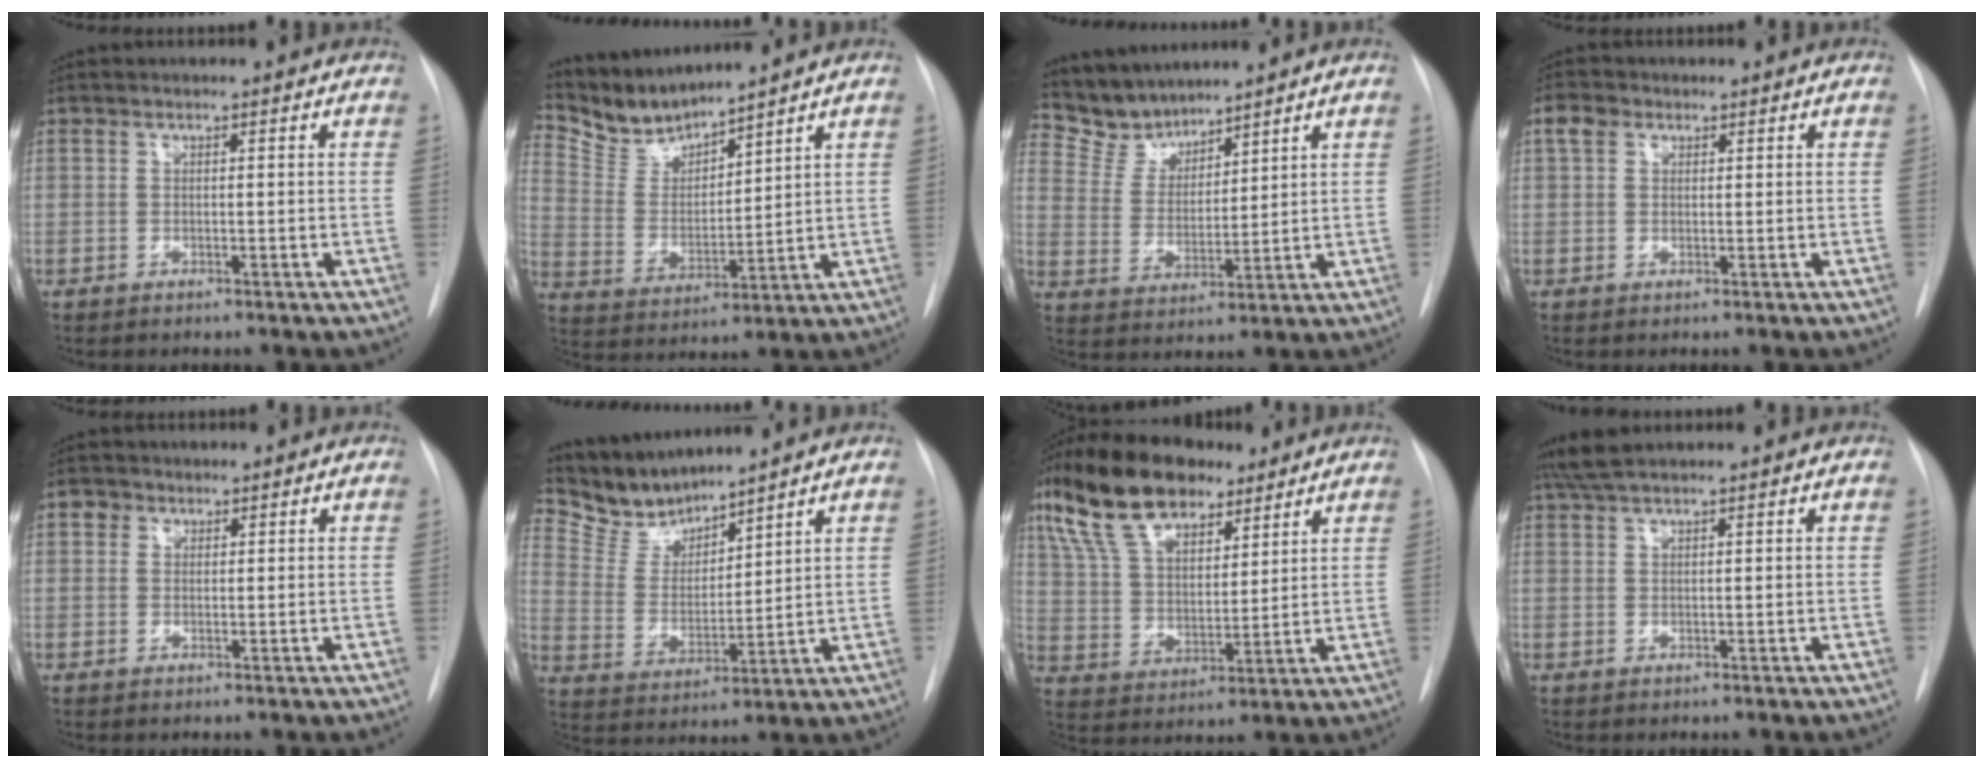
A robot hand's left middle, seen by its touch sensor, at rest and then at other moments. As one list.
[{"total": 8.5, "force": [8.4, 0.6, 1.1], "torque": [-0.041, 0.002, 0.184]}, {"total": 7.2, "force": [6.9, 2.1, 0.4], "torque": [-0.014, 0.007, 0.148]}, {"total": 2.9, "force": [1.3, 2.2, 1.4], "torque": [-0.032, 0.016, 0.026]}, {"total": 2.1, "force": [0.9, 1.8, 0.6], "torque": [-0.007, 0.009, 0.010]}, {"total": 8.7, "force": [8.6, 1.2, 1.1], "torque": [-0.037, 0.006, 0.187]}, {"total": 16.1, "force": [11.0, 7.0, 9.5], "torque": [-0.192, 0.033, 0.205]}, {"total": 3.6, "force": [3.1, 0.2, 1.9], "torque": [-0.040, 0.020, 0.062]}]